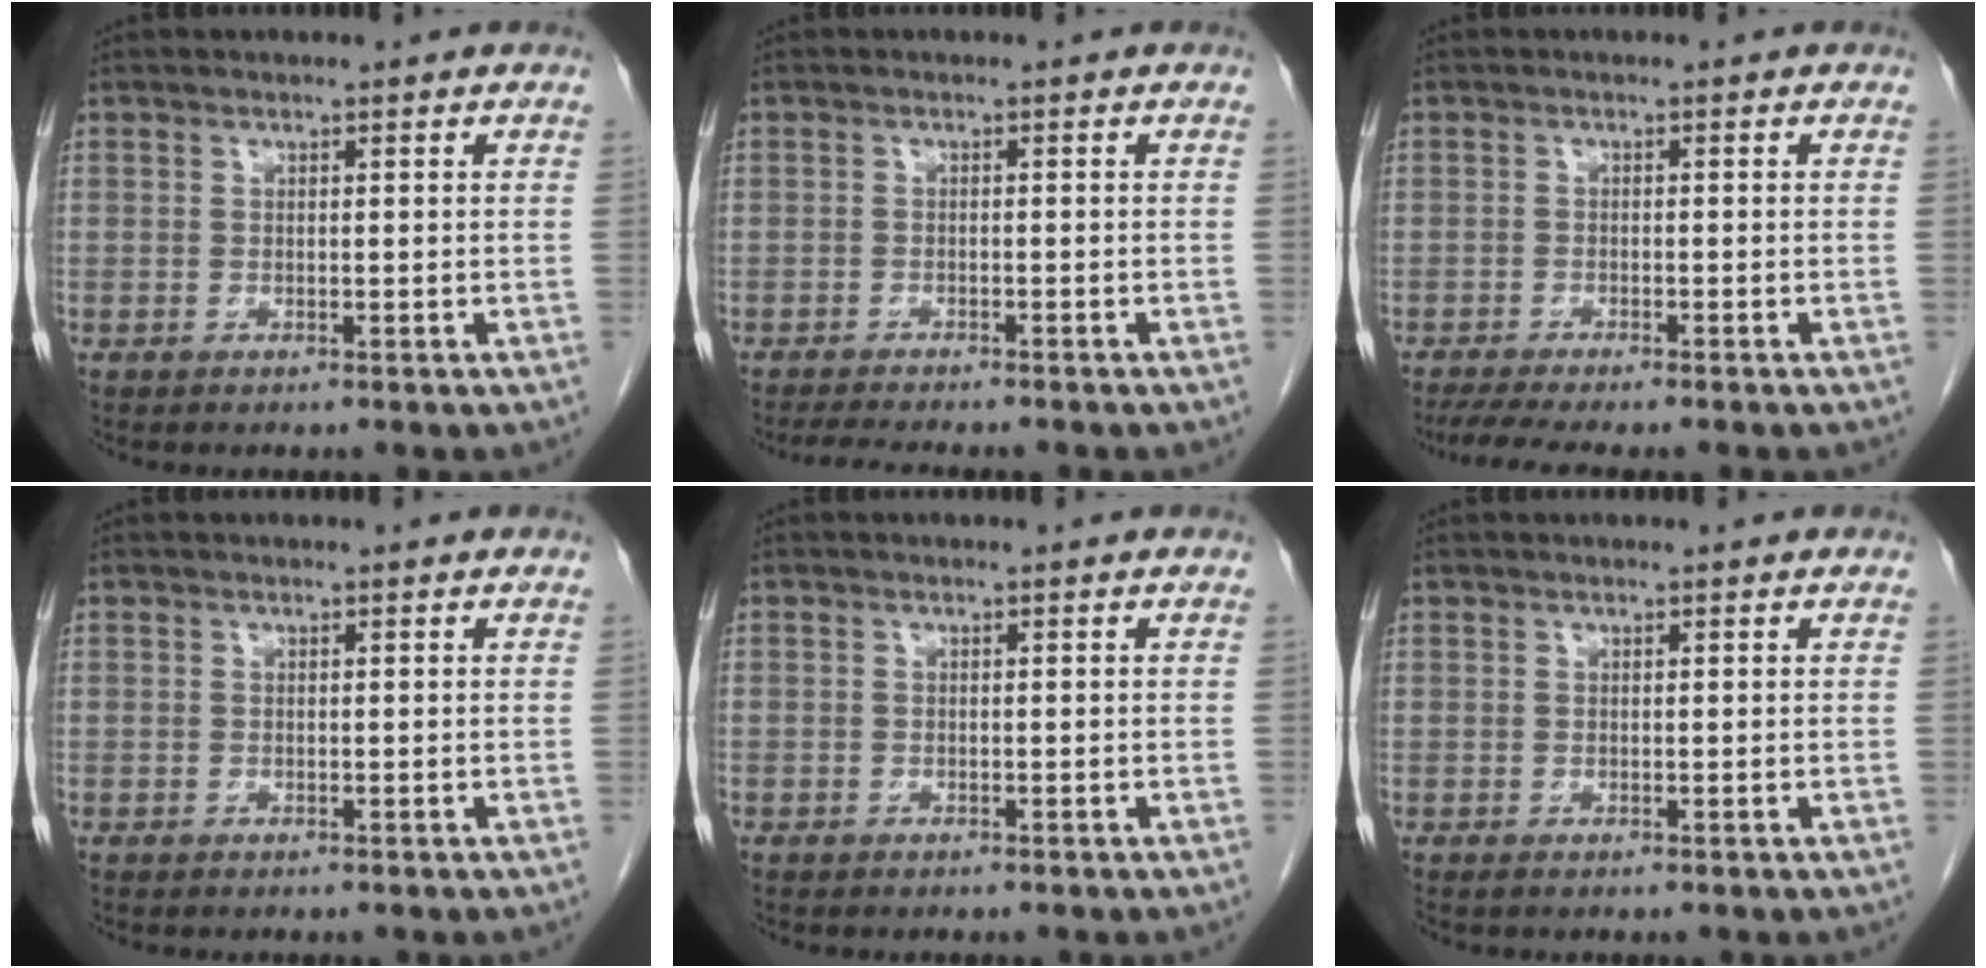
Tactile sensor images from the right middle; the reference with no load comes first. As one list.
[{"total": 6.1, "force": [-5.4, 0.8, 2.7], "torque": [-0.038, -0.012, -0.080]}, {"total": 7.2, "force": [-6.1, 0.5, 3.9], "torque": [-0.055, -0.013, -0.094]}, {"total": 0.0}, {"total": 0.6, "force": [-0.5, 0.4, 0.1], "torque": [-0.007, 0.003, -0.009]}, {"total": 0.0}]